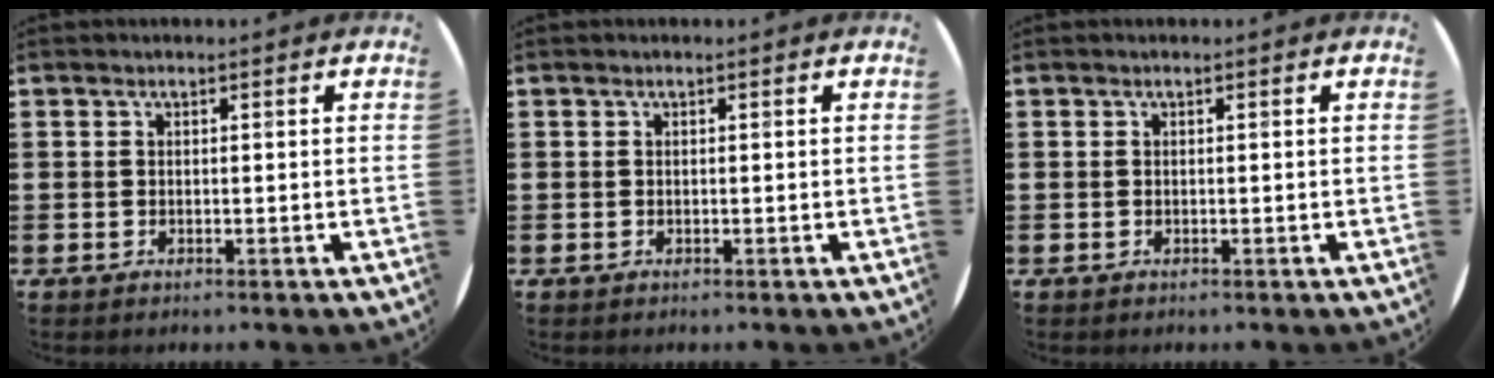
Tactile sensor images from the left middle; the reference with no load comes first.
{"total": 0.0}
{"total": 0.0}